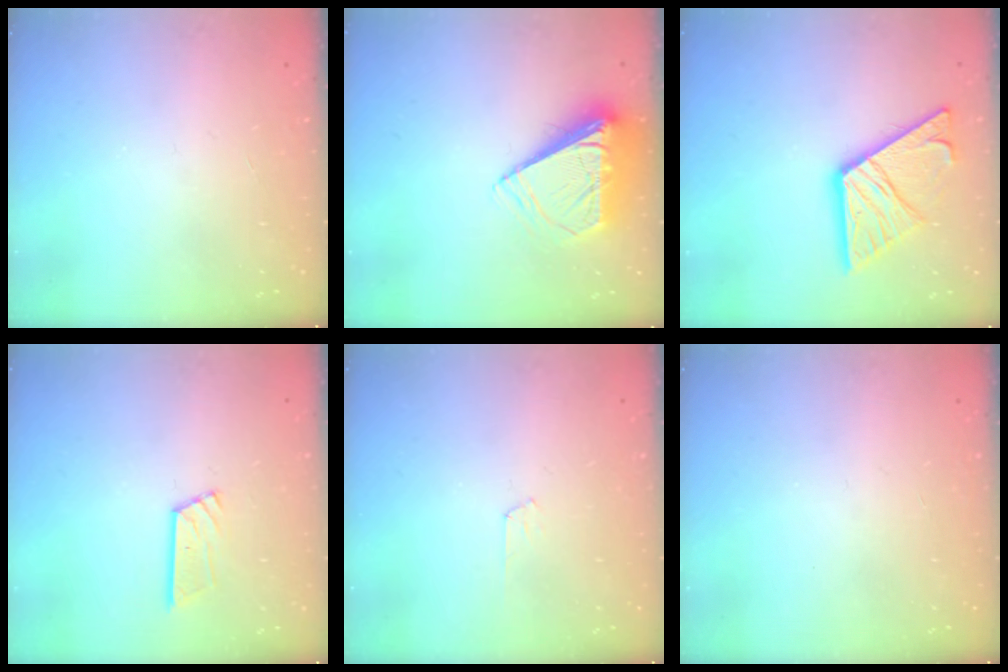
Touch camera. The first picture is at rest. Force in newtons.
{"total": 9.1, "press": 9.1, "slide": 1.2}
{"total": 16.9, "press": 16.8, "slide": 1.9}
{"total": 8.2, "press": 8.2, "slide": 0.6}
{"total": 3.5, "press": 3.4, "slide": 0.4}
{"total": 0.0}